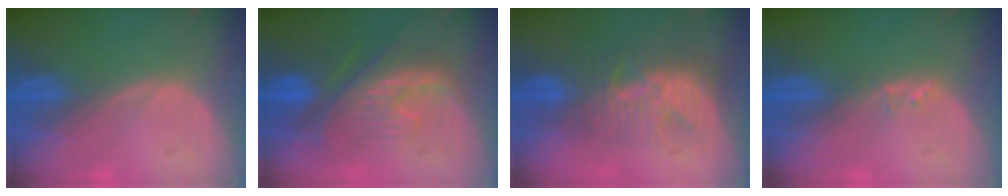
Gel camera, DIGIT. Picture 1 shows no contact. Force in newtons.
{"total": 10.0, "press": 9.0, "slide": 4.4}
{"total": 8.6, "press": 7.5, "slide": 4.0}
{"total": 1.0, "press": 1.0, "slide": 0.2}